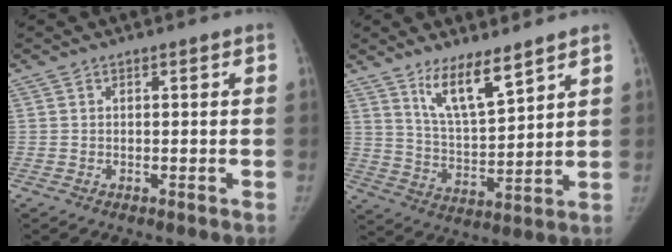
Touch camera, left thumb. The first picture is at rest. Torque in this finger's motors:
{"motor_torque": [0.22, 0.00, 1.04, -0.80, 0.22]}